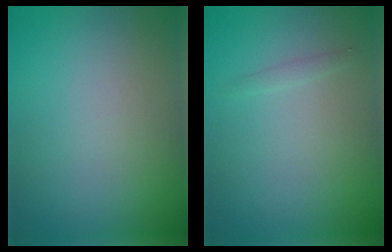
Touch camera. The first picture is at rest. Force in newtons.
{"total": 0.6, "press": 0.6, "slide": 0.0}